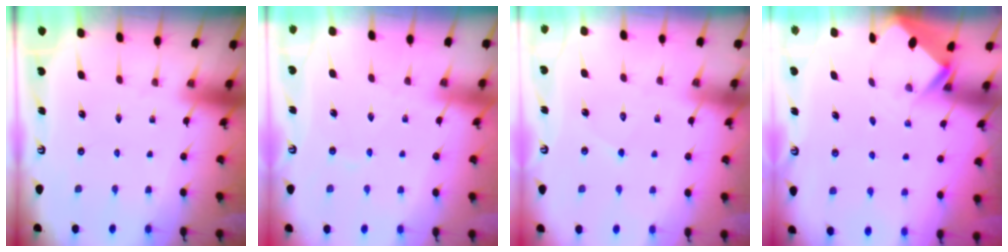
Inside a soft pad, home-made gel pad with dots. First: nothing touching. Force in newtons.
{"total": 3.6, "press": 3.5, "slide": 0.6}
{"total": 4.4, "press": 4.4, "slide": 0.3}
{"total": 2.7, "press": 2.7, "slide": 0.2}